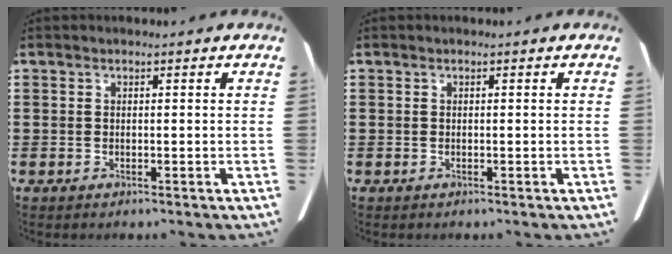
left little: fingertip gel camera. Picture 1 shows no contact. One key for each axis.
{"total": 0.0}